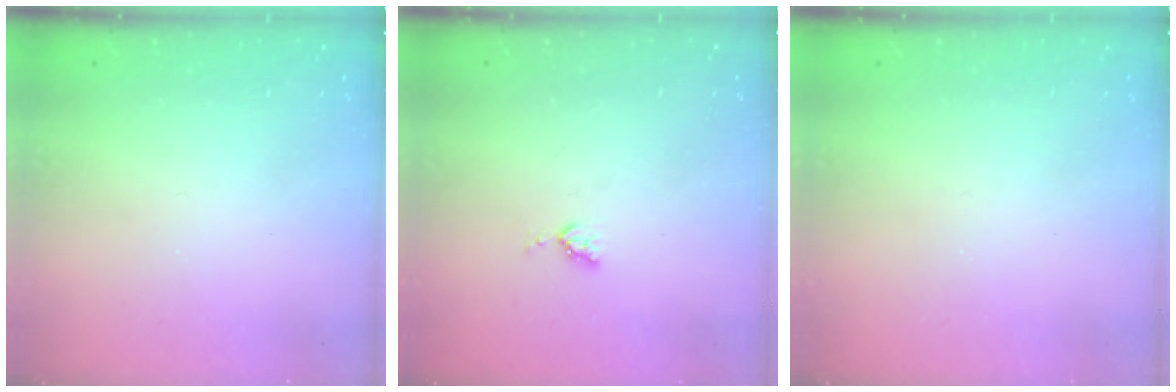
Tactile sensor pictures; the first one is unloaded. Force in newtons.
{"total": 3.6, "press": 3.5, "slide": 0.4}
{"total": 0.0}